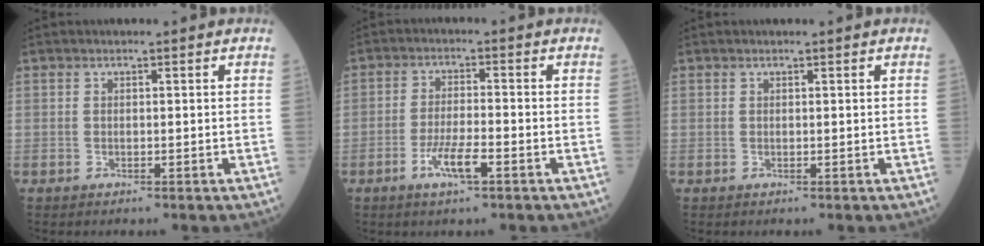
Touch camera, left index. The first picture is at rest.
{"total": 4.9, "force": [-2.6, 0.6, 4.1], "torque": [-0.083, -0.003, -0.052]}
{"total": 0.0}